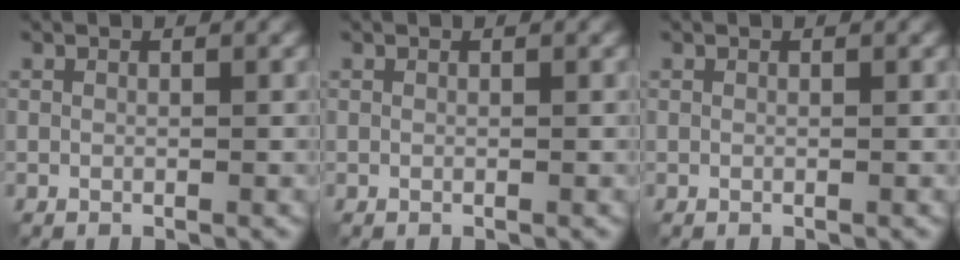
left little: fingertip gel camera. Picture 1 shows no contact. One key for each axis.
{"total": 0.0}
{"total": 0.0}